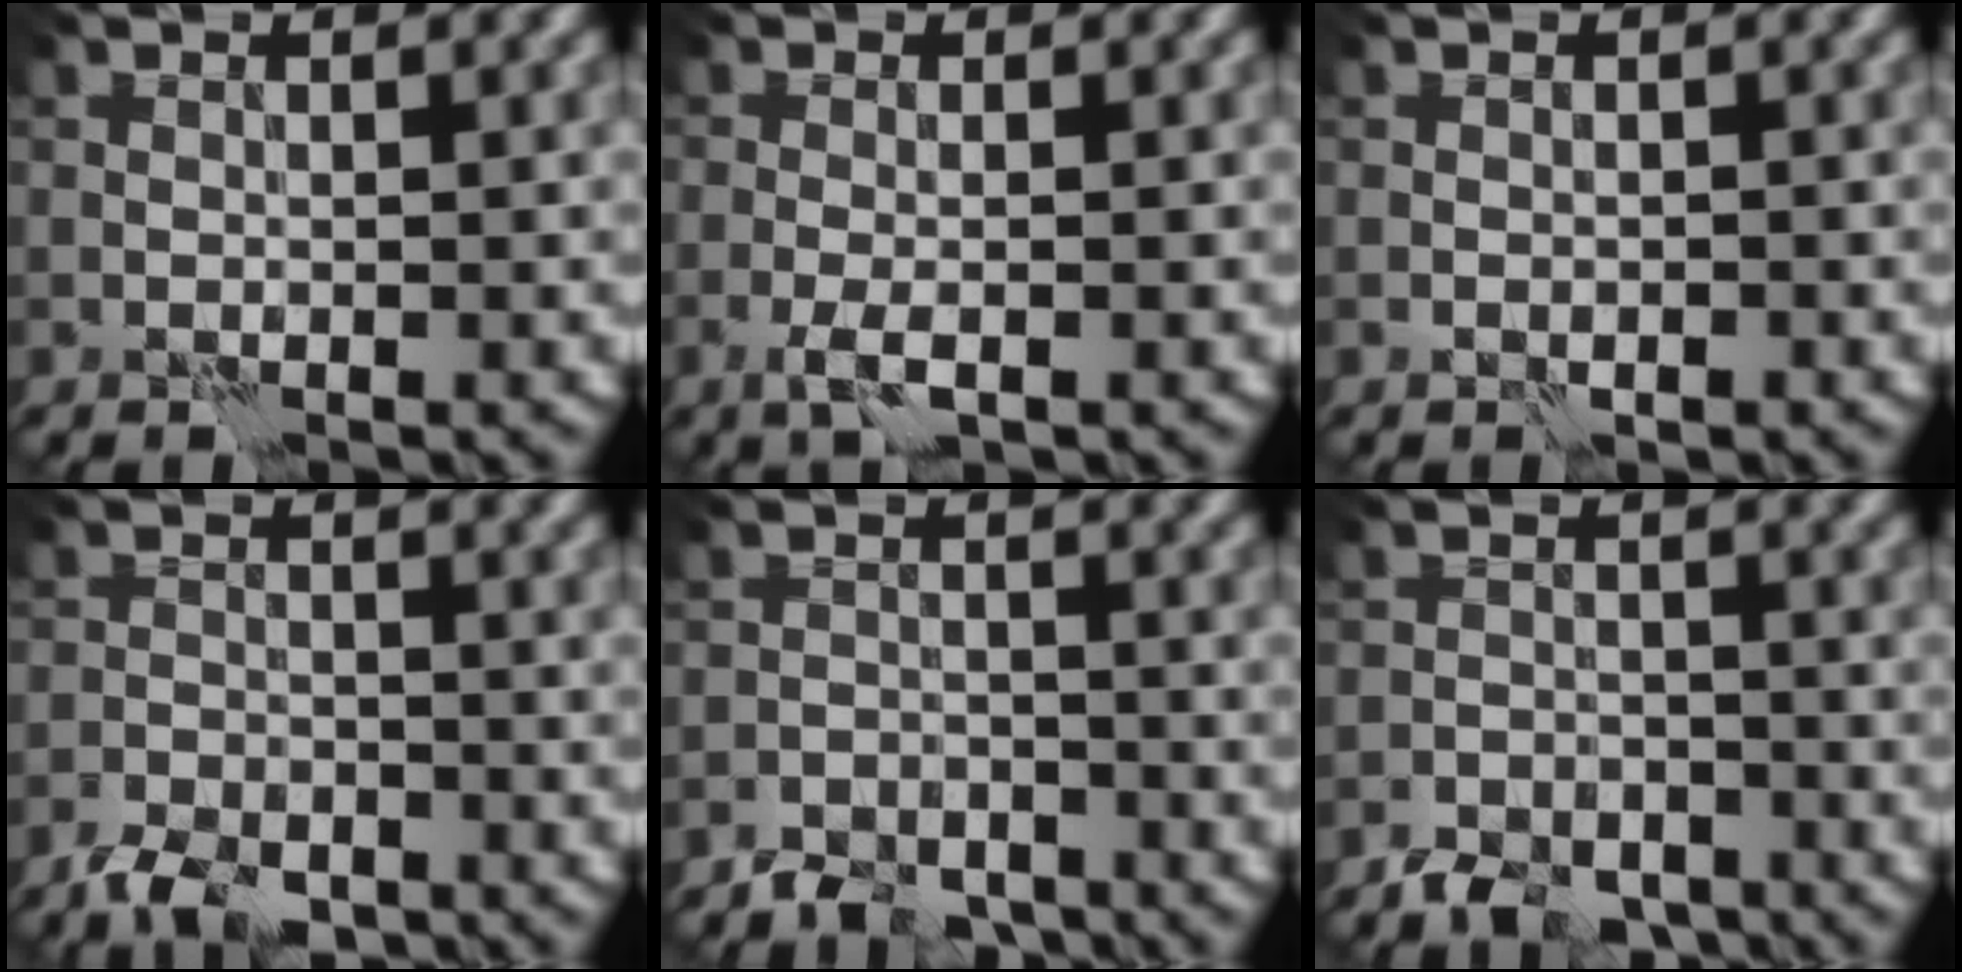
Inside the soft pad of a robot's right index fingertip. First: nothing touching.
{"total": 2.0, "force": [-0.9, 0.5, 1.7], "torque": [-0.041, -0.003, -0.021]}
{"total": 0.8, "force": [-0.5, 0.4, 0.5], "torque": [-0.009, 0.000, -0.010]}
{"total": 4.0, "force": [-3.4, 1.4, 1.5], "torque": [-0.025, -0.004, -0.070]}
{"total": 3.3, "force": [-3.1, 1.1, 0.5], "torque": [-0.004, 0.004, -0.062]}
{"total": 3.7, "force": [-3.3, 1.5, 0.8], "torque": [-0.009, 0.000, -0.066]}